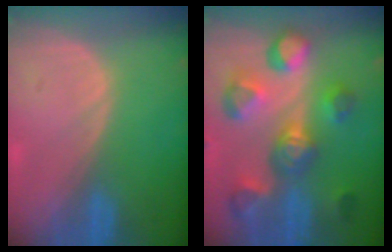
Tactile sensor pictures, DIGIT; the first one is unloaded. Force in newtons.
{"total": 11.0, "press": 9.9, "slide": 4.7}